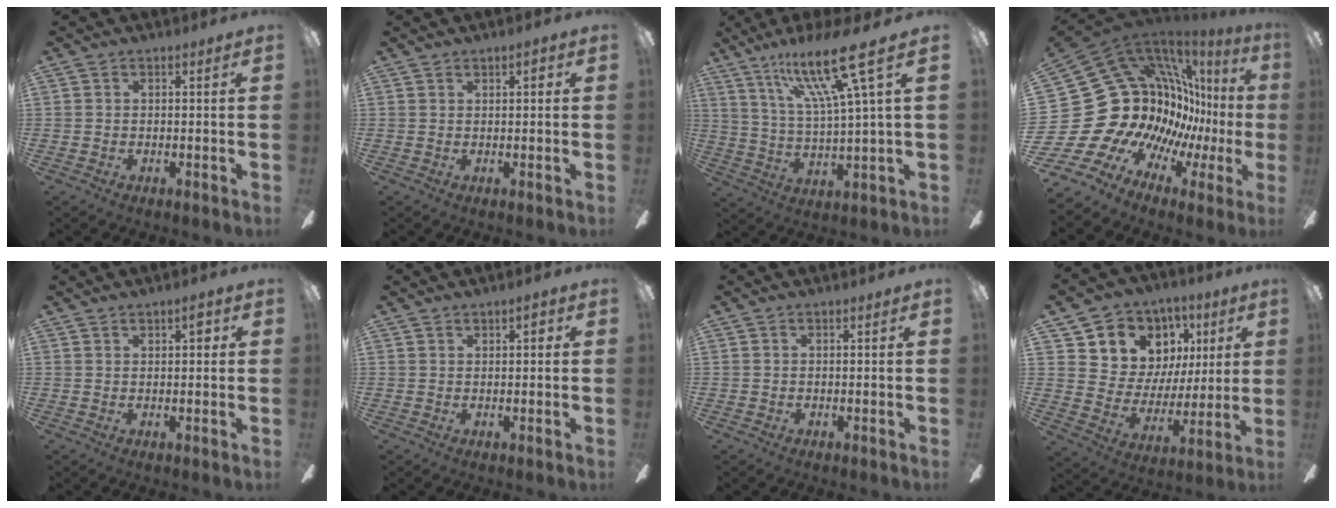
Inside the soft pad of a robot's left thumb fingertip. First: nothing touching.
{"total": 1.7, "force": [0.8, 0.6, 1.4], "torque": [-0.013, -0.003, 0.010]}
{"total": 18.5, "force": [10.5, 2.8, 15.0], "torque": [-0.282, -0.043, 0.156]}
{"total": 23.1, "force": [1.5, 19.1, 13.0], "torque": [-0.222, -0.109, 0.111]}
{"total": 3.1, "force": [1.3, 1.2, 2.5], "torque": [-0.026, -0.003, 0.016]}
{"total": 1.9, "force": [0.9, 0.8, 1.5], "torque": [-0.015, -0.002, 0.011]}
{"total": 0.0}
{"total": 11.7, "force": [6.3, 9.5, 2.5], "torque": [-0.060, -0.041, 0.130]}